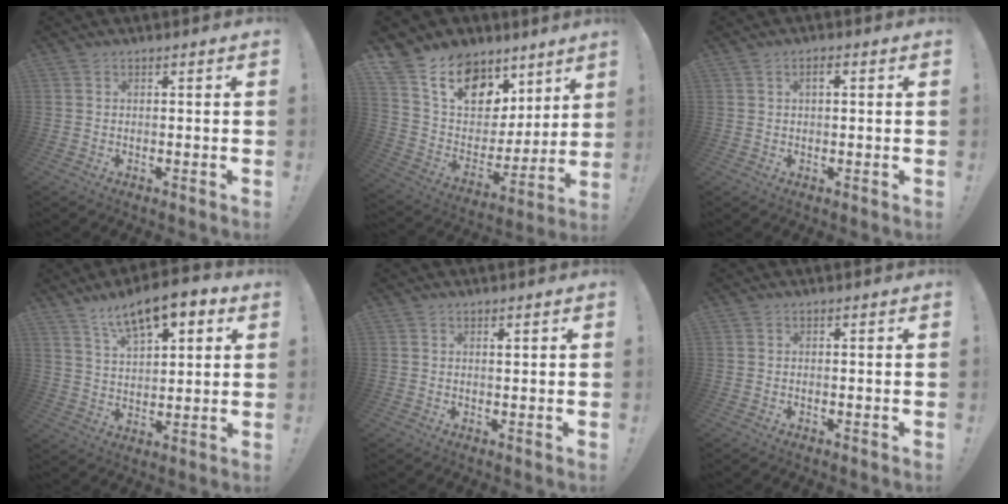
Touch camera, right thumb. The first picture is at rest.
{"total": 14.6, "force": [10.2, 9.2, 5.0], "torque": [-0.094, -0.077, 0.201]}
{"total": 1.9, "force": [0.5, 1.0, 1.5], "torque": [-0.023, 0.002, 0.006]}
{"total": 12.1, "force": [8.0, 5.0, 7.6], "torque": [-0.124, -0.043, 0.141]}
{"total": 0.8, "force": [0.5, 0.2, 0.6], "torque": [-0.003, -0.003, 0.007]}
{"total": 0.0}